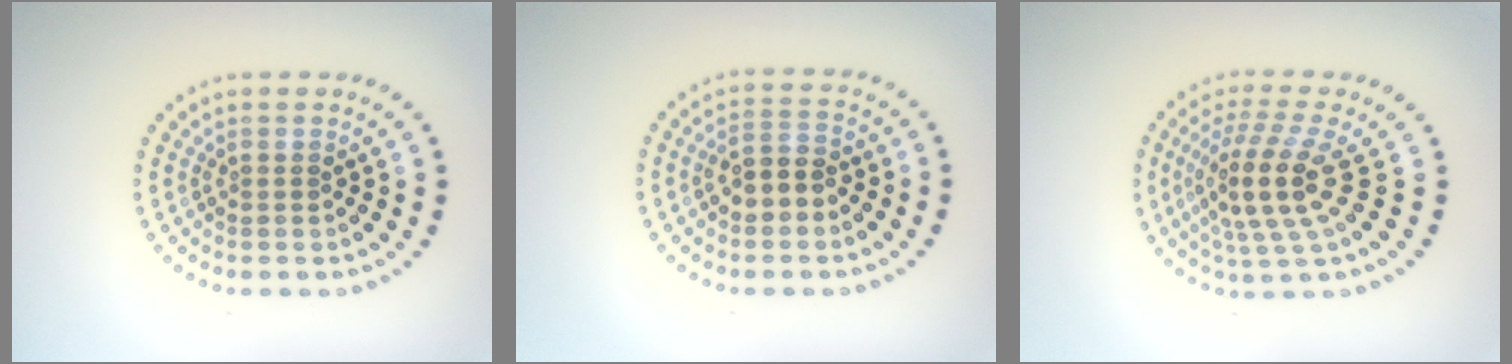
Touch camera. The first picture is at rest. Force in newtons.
{"total": 3.0, "press": 2.9, "slide": 0.9}
{"total": 5.0, "press": 4.0, "slide": 3.0}